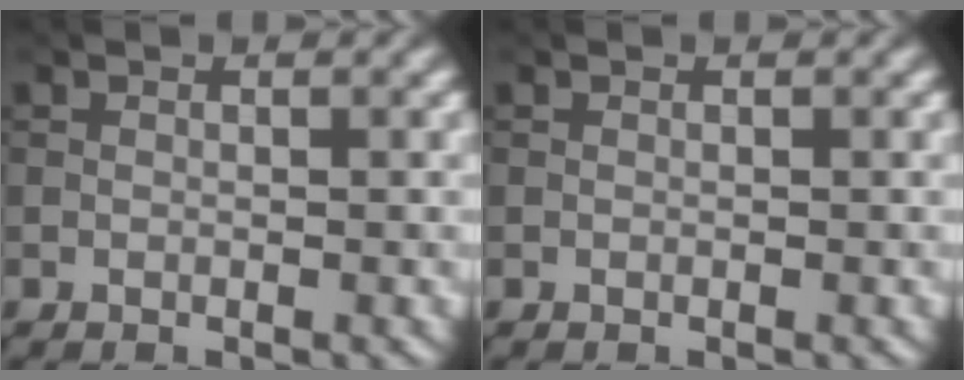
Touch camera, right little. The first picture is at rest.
{"total": 0.0}